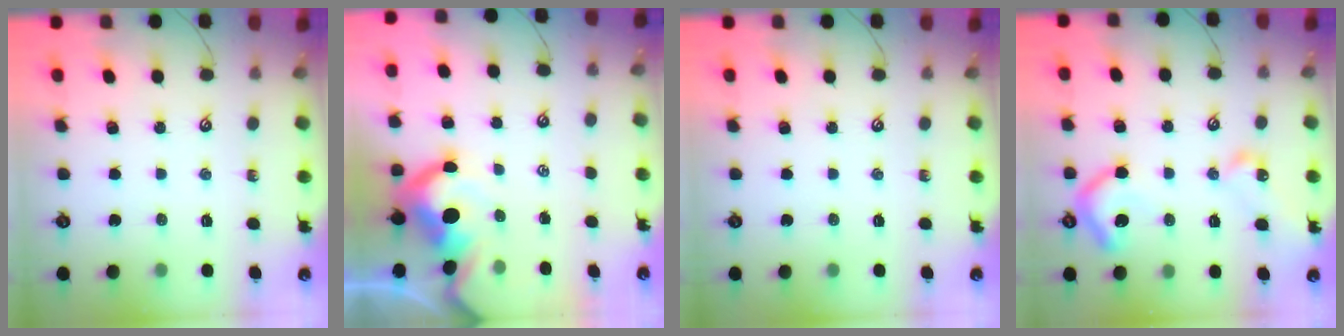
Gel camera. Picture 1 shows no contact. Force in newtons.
{"total": 8.6, "press": 8.4, "slide": 1.6}
{"total": 0.0}
{"total": 11.3, "press": 11.2, "slide": 1.0}